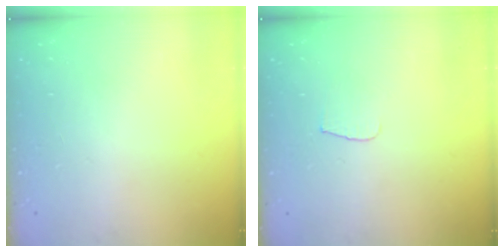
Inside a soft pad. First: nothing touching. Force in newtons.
{"total": 4.3, "press": 4.2, "slide": 0.4}